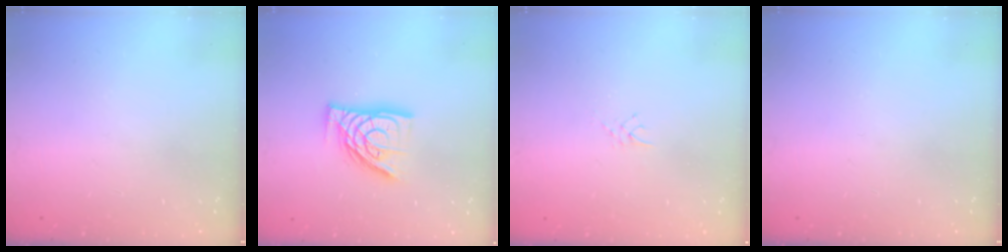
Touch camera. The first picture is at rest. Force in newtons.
{"total": 12.9, "press": 12.8, "slide": 1.4}
{"total": 2.4, "press": 2.4, "slide": 0.4}
{"total": 0.0}